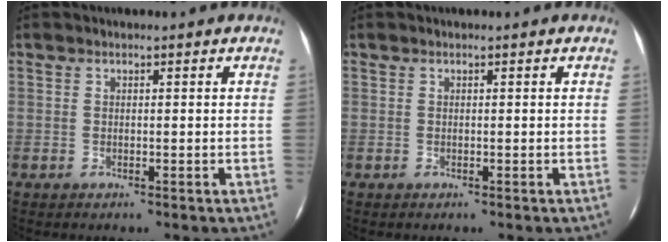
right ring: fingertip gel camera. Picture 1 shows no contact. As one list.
[{"total": 0.0}]